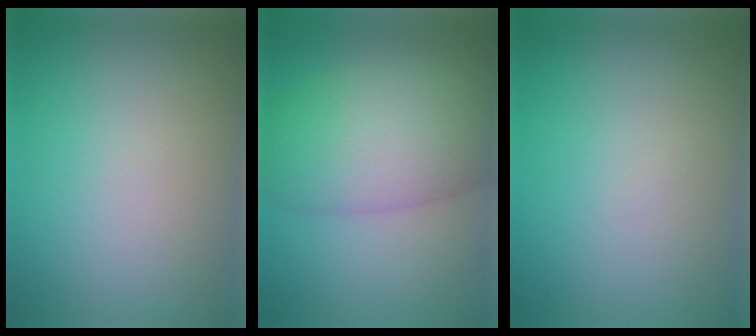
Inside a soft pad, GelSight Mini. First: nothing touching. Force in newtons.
{"total": 8.6, "press": 8.6, "slide": 0.2}
{"total": 0.0}